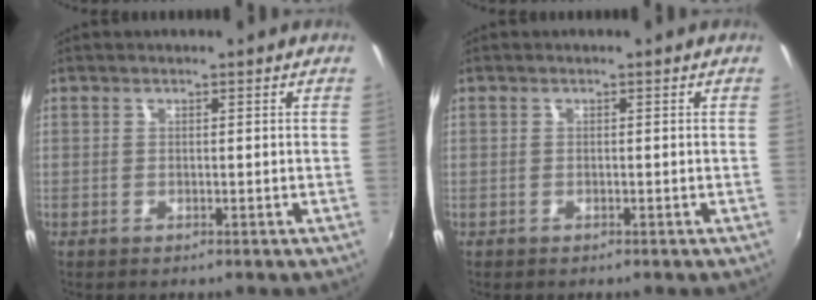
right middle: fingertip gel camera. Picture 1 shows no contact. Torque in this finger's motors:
{"motor_torque": [-0.32, 0.12, 0.05, 0.01]}